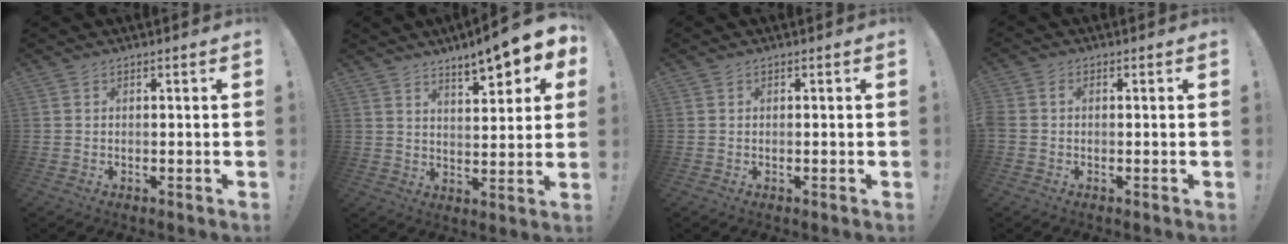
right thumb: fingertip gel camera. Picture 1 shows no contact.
{"total": 8.6, "force": [6.4, 1.3, 5.7], "torque": [-0.075, -0.053, 0.106]}
{"total": 0.0}
{"total": 1.5, "force": [-0.3, 1.2, 0.8], "torque": [-0.021, 0.005, -0.004]}